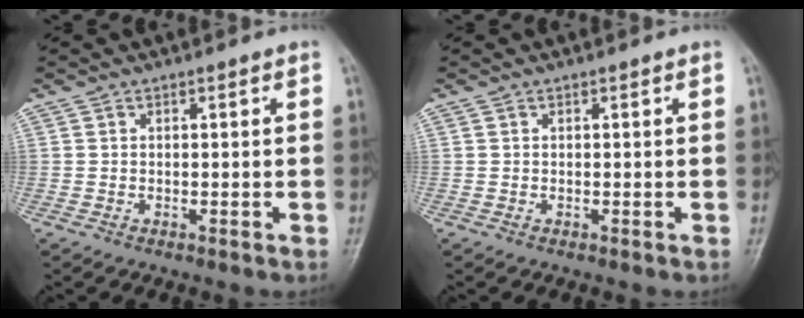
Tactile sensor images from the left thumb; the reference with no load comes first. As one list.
[{"total": 0.0}]